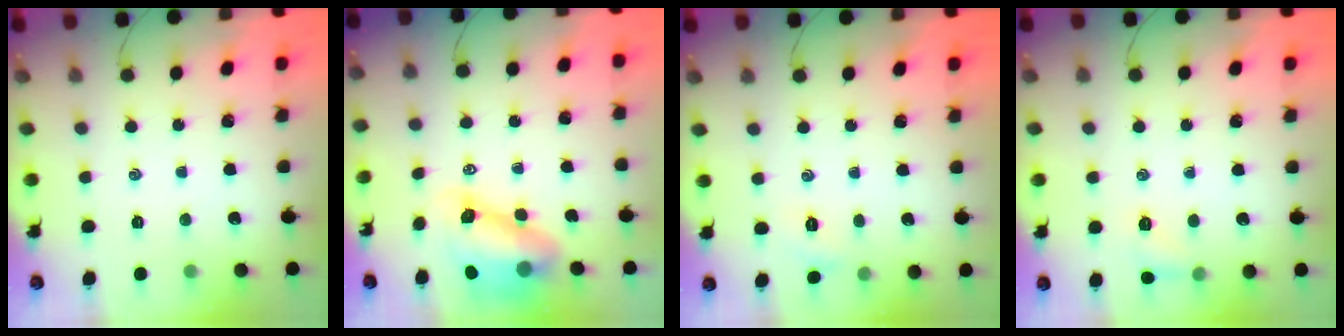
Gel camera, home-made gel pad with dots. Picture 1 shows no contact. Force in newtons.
{"total": 9.9, "press": 9.5, "slide": 2.8}
{"total": 2.2, "press": 2.1, "slide": 0.6}
{"total": 6.6, "press": 6.4, "slide": 1.9}